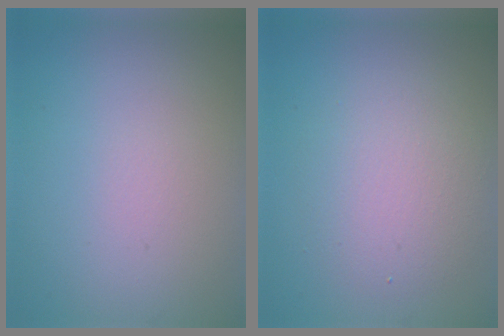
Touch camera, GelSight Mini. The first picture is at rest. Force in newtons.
{"total": 3.8, "press": 3.8, "slide": 0.3}